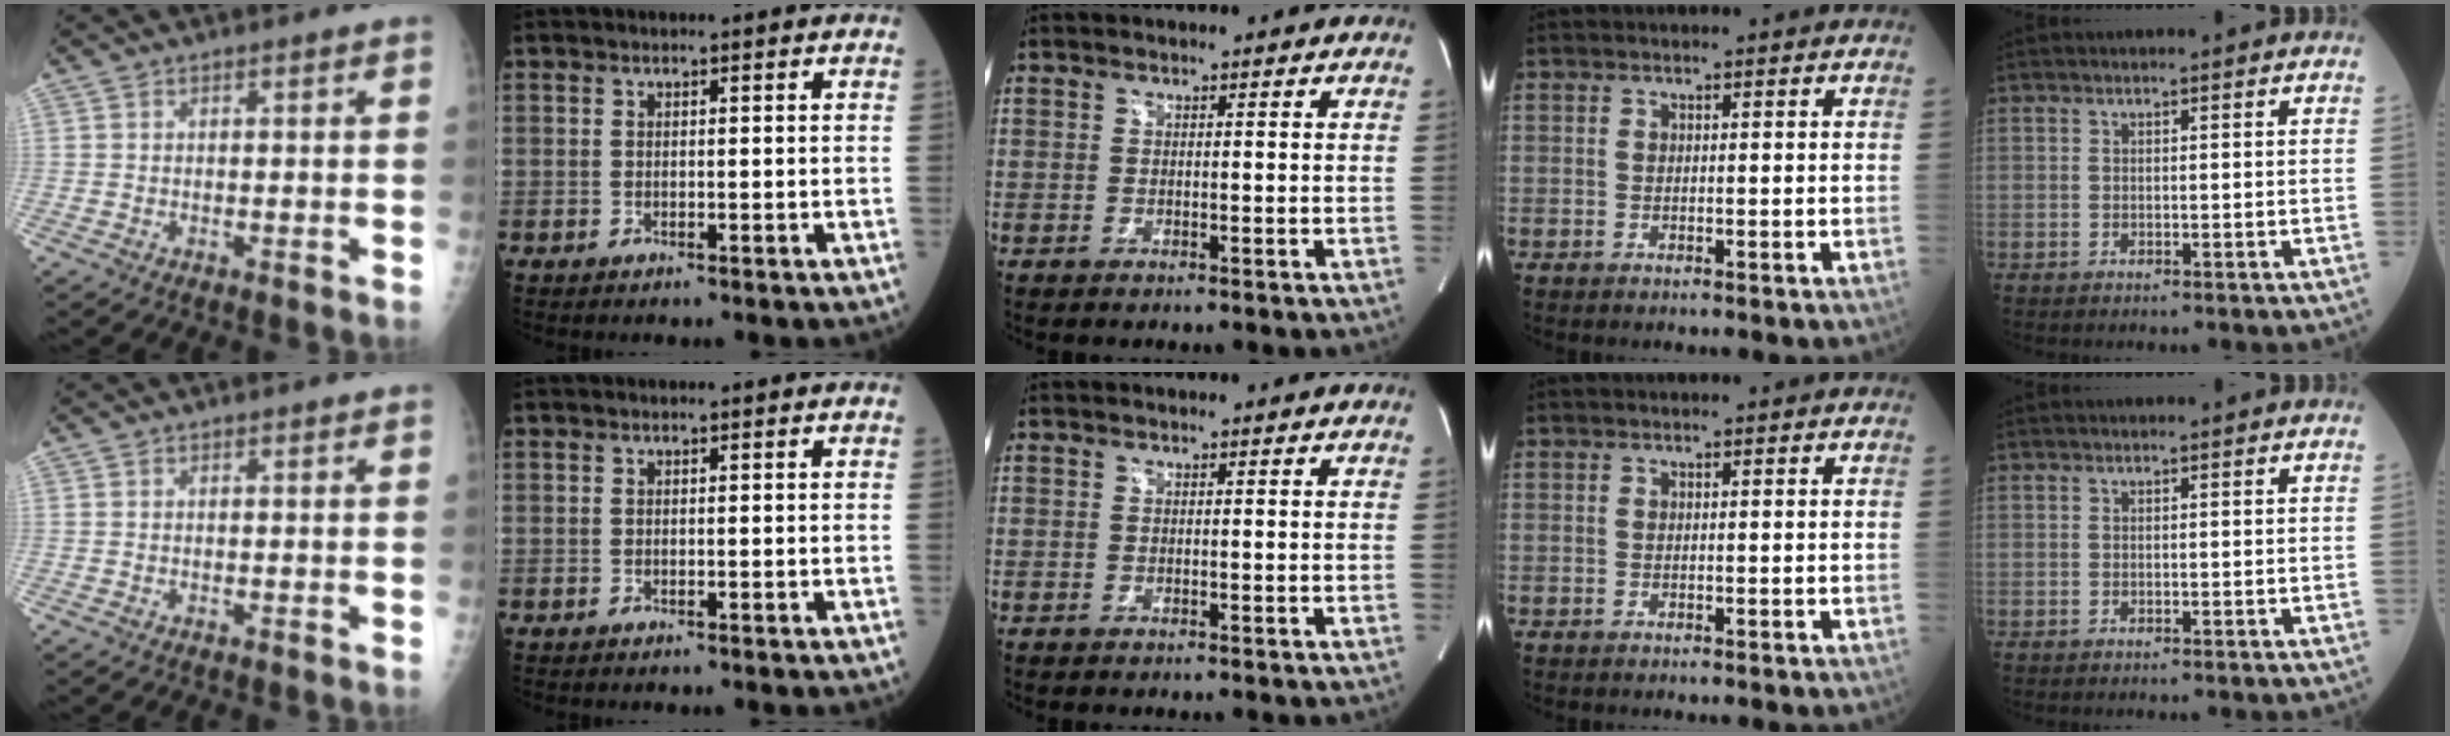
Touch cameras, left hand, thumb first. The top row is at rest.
{}